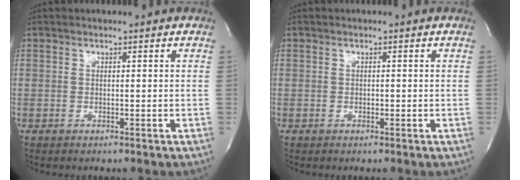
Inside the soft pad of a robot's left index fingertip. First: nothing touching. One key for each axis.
{"total": 0.9, "fx": -0.8, "fy": 0.2, "fz": 0.0, "tx": 0.002, "ty": -0.008, "tz": -0.014}